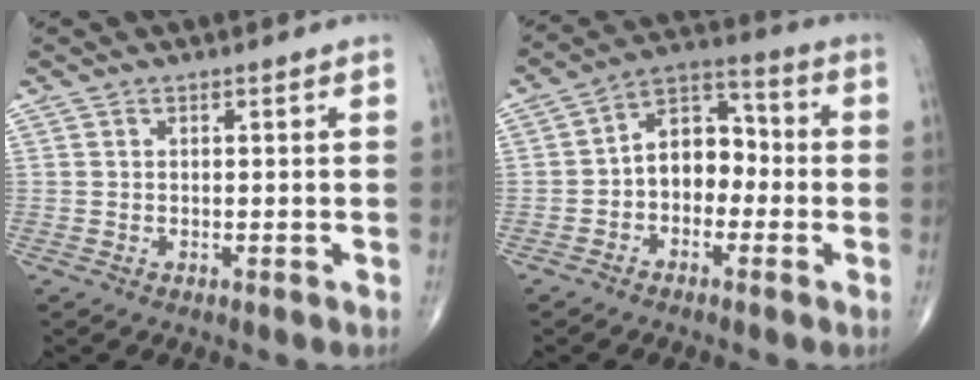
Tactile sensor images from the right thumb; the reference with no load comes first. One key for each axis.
{"total": 9.4, "fx": -1.6, "fy": 6.8, "fz": 6.3, "tx": -0.069, "ty": 0.042, "tz": -0.047}